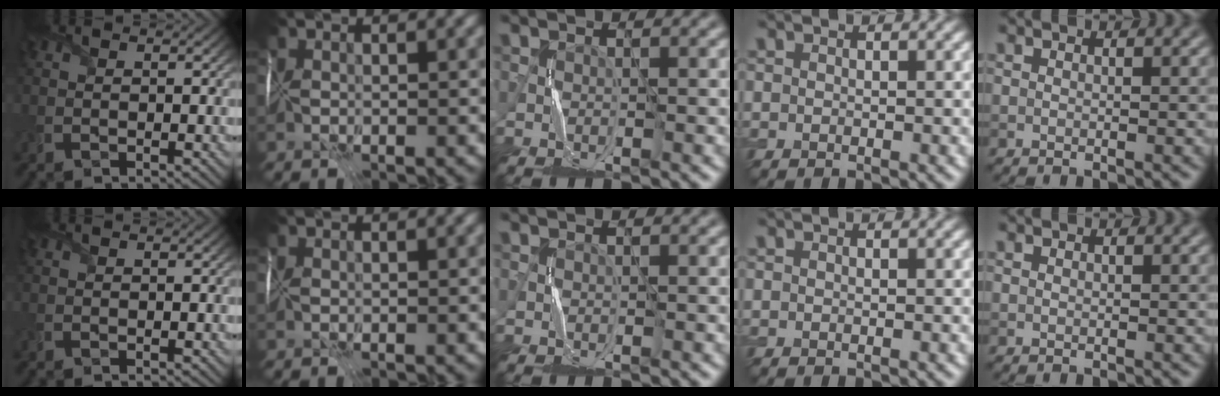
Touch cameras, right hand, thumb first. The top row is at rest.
{}